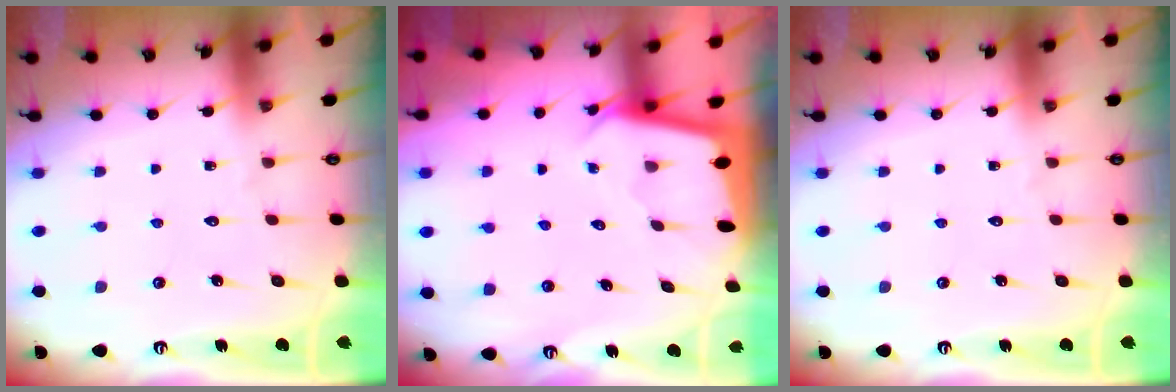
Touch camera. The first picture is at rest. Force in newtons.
{"total": 2.0, "press": 2.0, "slide": 0.1}
{"total": 0.0}